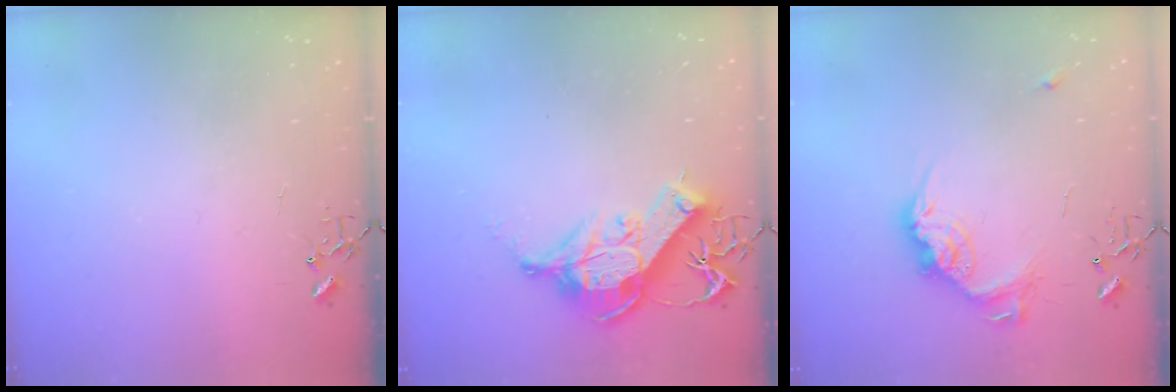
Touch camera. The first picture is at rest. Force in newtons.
{"total": 13.7, "press": 13.5, "slide": 2.2}
{"total": 15.4, "press": 15.4, "slide": 1.0}